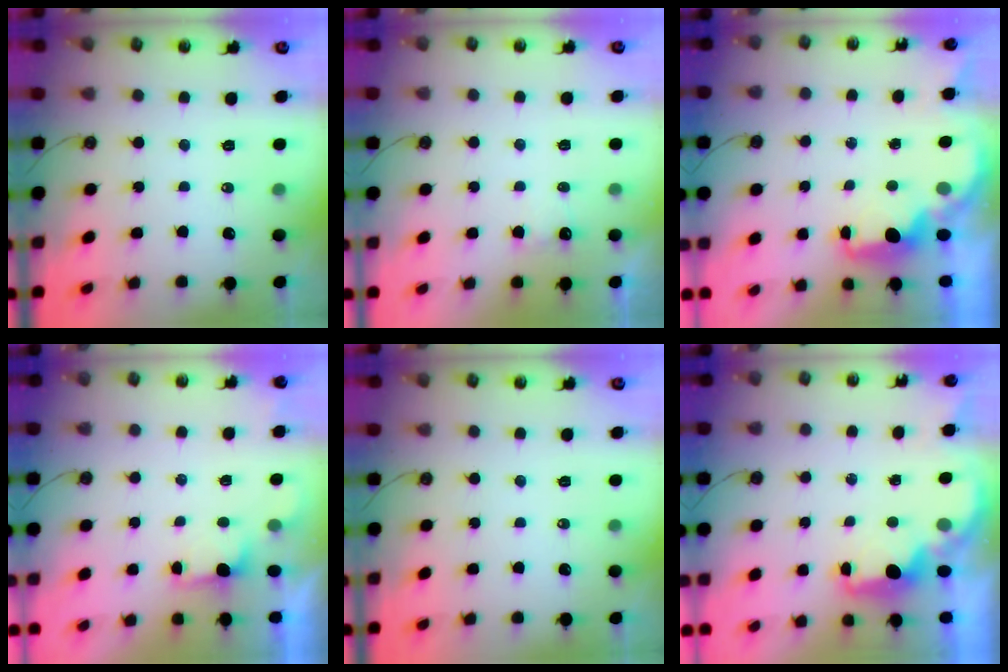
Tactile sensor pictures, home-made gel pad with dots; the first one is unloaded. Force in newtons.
{"total": 2.9, "press": 2.7, "slide": 0.9}
{"total": 2.8, "press": 2.7, "slide": 0.9}
{"total": 1.0, "press": 0.6, "slide": 0.8}
{"total": 0.0}
{"total": 2.2, "press": 2.1, "slide": 0.7}